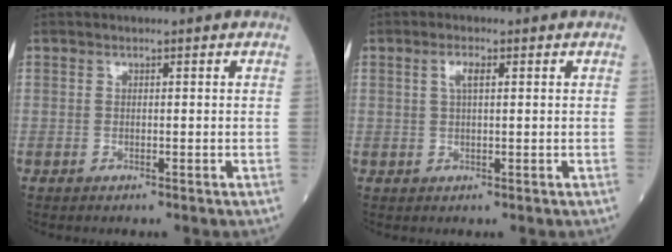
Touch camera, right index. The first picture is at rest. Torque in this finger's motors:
{"motor_torque": [0.47, 0.09, 0.16, 0.05]}